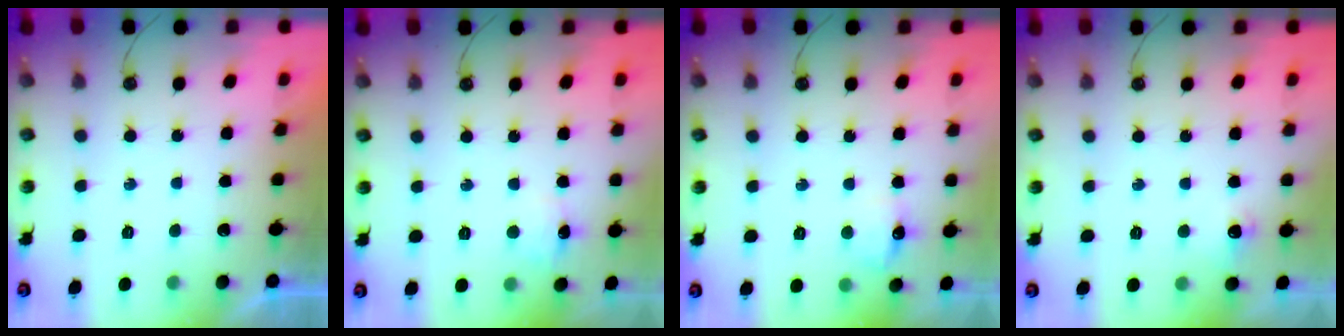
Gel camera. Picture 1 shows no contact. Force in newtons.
{"total": 7.1, "press": 7.0, "slide": 0.9}
{"total": 6.8, "press": 6.7, "slide": 0.9}
{"total": 5.9, "press": 5.9, "slide": 0.8}